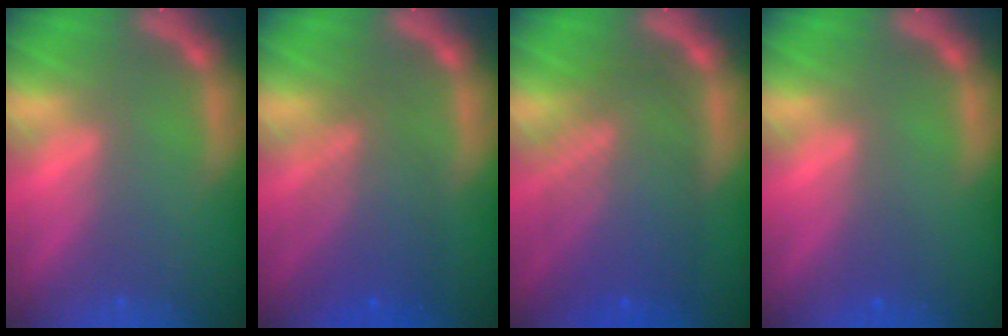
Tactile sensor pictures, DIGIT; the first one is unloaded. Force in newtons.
{"total": 6.0}
{"total": 9.0}
{"total": 1.0}